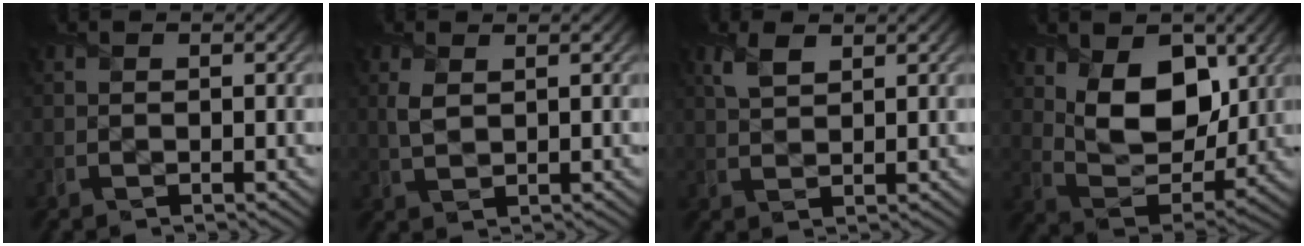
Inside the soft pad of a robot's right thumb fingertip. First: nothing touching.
{"total": 2.4, "force": [1.1, 1.2, 1.8], "torque": [-0.051, 0.000, 0.024]}
{"total": 2.7, "force": [1.7, 1.3, 1.6], "torque": [-0.042, 0.000, 0.036]}
{"total": 10.8, "force": [4.0, 6.9, 7.2], "torque": [-0.144, -0.015, 0.068]}